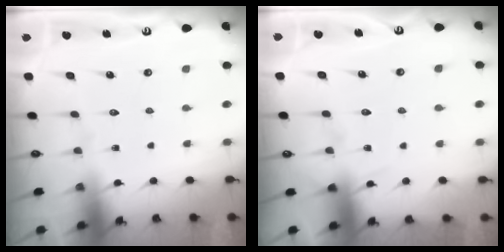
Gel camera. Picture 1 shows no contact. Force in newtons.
{"total": 6.0, "press": 5.9, "slide": 0.8}